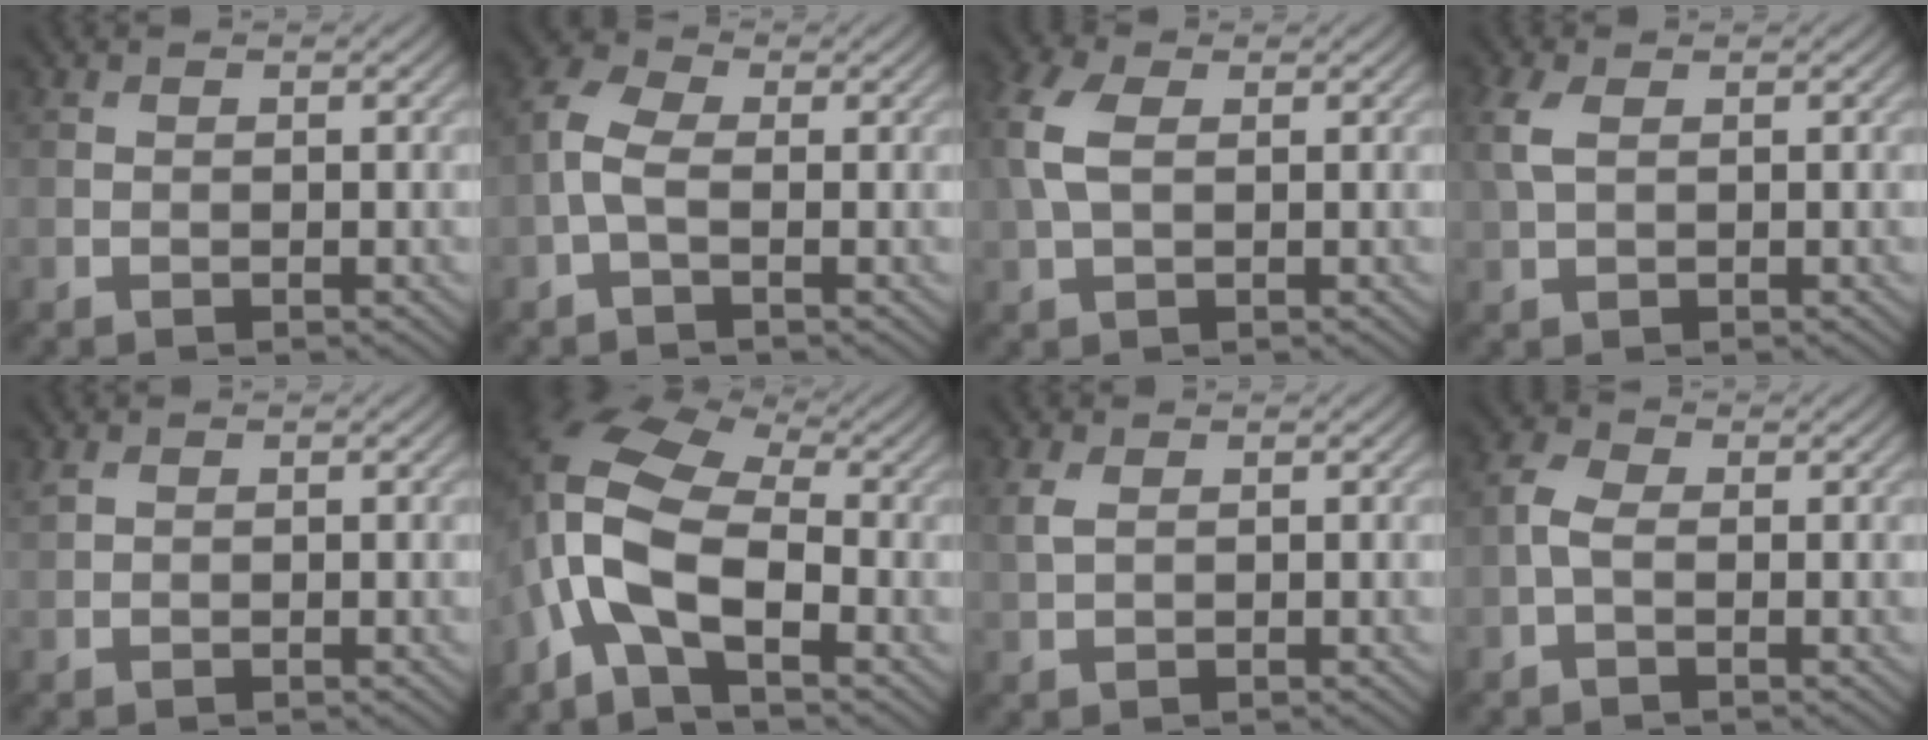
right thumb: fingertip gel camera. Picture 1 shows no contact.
{"total": 4.0, "force": [-0.7, 2.0, 3.4], "torque": [-0.088, 0.009, -0.026]}
{"total": 5.3, "force": [0.9, 3.1, 4.2], "torque": [-0.124, 0.012, 0.013]}
{"total": 3.3, "force": [0.9, 1.8, 2.6], "torque": [-0.083, 0.007, 0.017]}
{"total": 1.1, "force": [0.8, 0.6, 0.6], "torque": [-0.019, 0.002, 0.020]}
{"total": 11.7, "force": [-3.1, 5.9, 9.7], "torque": [-0.208, 0.005, -0.079]}
{"total": 2.2, "force": [0.9, 1.2, 1.6], "torque": [-0.049, 0.002, 0.019]}
{"total": 2.5, "force": [-0.4, 1.4, 2.1], "torque": [-0.053, 0.006, -0.016]}